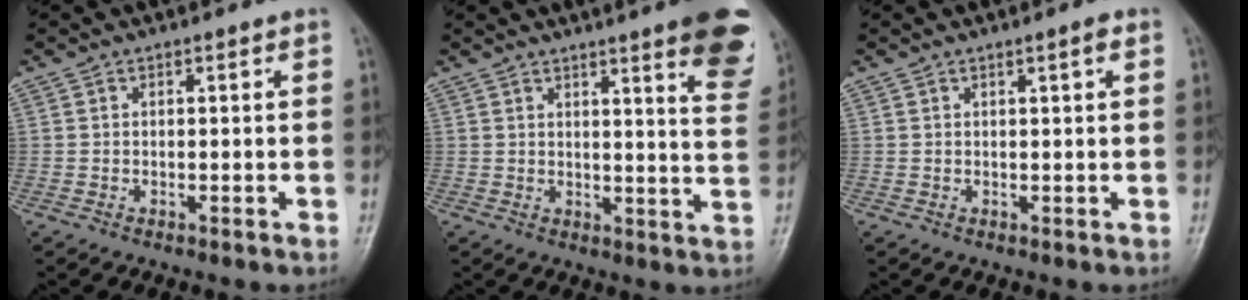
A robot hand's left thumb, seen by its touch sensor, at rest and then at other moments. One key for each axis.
{"total": 13.4, "fx": 8.2, "fy": 2.0, "fz": 10.5, "tx": -0.105, "ty": -0.040, "tz": 0.088}
{"total": 1.3, "fx": 0.6, "fy": 0.1, "fz": 1.1, "tx": -0.018, "ty": -0.001, "tz": 0.009}